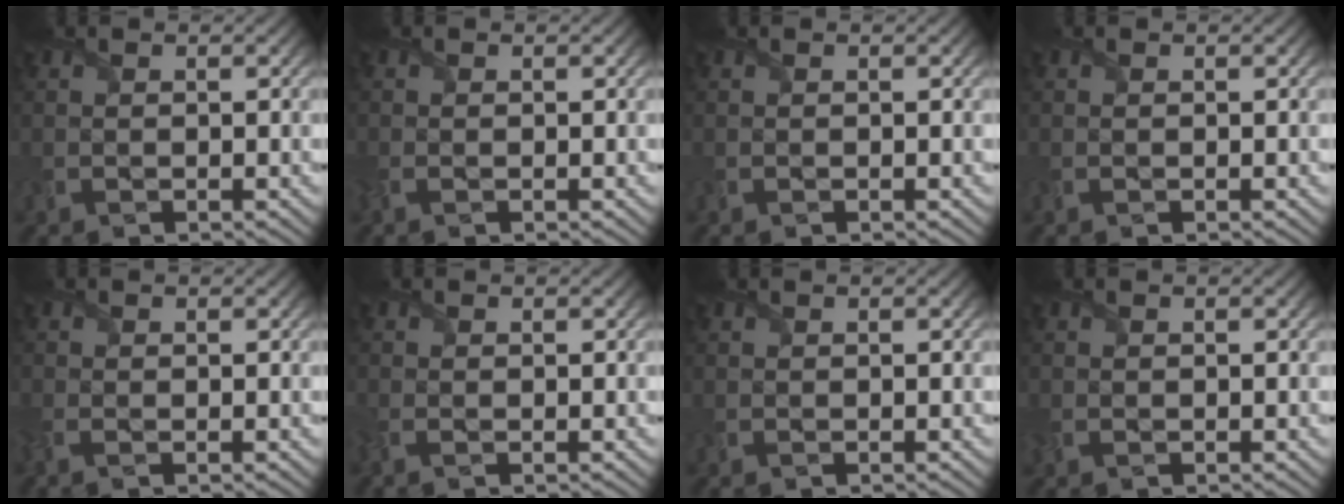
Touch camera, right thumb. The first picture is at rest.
{"total": 1.2, "force": [-0.6, 0.6, 0.8], "torque": [-0.027, -0.005, -0.016]}
{"total": 0.0}
{"total": 0.0}
{"total": 1.5, "force": [-0.8, 0.6, 1.1], "torque": [-0.036, -0.008, -0.023]}
{"total": 1.2, "force": [-0.6, 0.4, 0.9], "torque": [-0.030, -0.005, -0.018]}
{"total": 0.0}
{"total": 1.2, "force": [-0.4, 0.8, 0.7], "torque": [-0.022, -0.006, -0.007]}